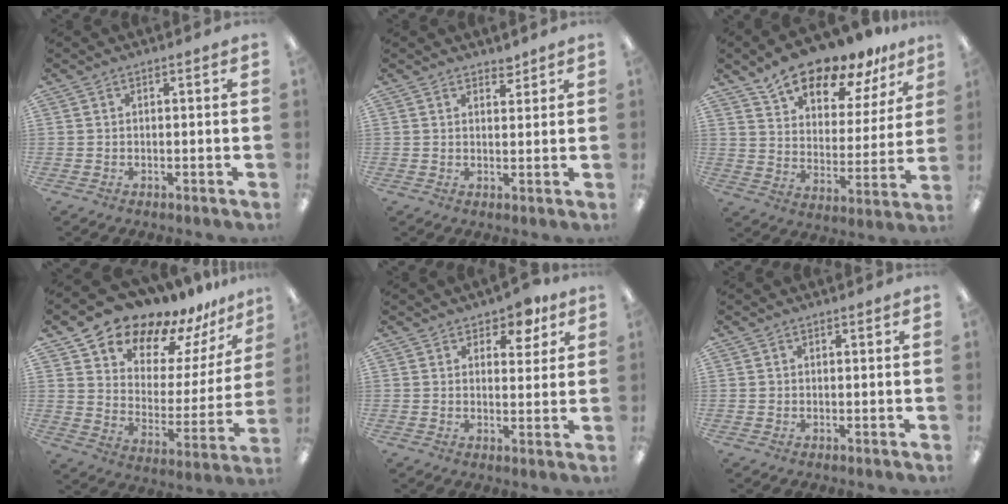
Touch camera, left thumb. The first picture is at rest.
{"total": 2.6, "force": [2.3, 1.0, 0.4], "torque": [0.006, -0.015, 0.041]}
{"total": 15.3, "force": [13.3, 5.1, 5.5], "torque": [-0.099, -0.095, 0.236]}
{"total": 16.1, "force": [14.1, 7.0, 3.4], "torque": [-0.070, -0.120, 0.248]}
{"total": 5.1, "force": [3.7, 3.0, 1.9], "torque": [-0.011, -0.019, 0.060]}
{"total": 0.6, "force": [0.1, 0.6, 0.0], "torque": [0.000, 0.004, 0.001]}